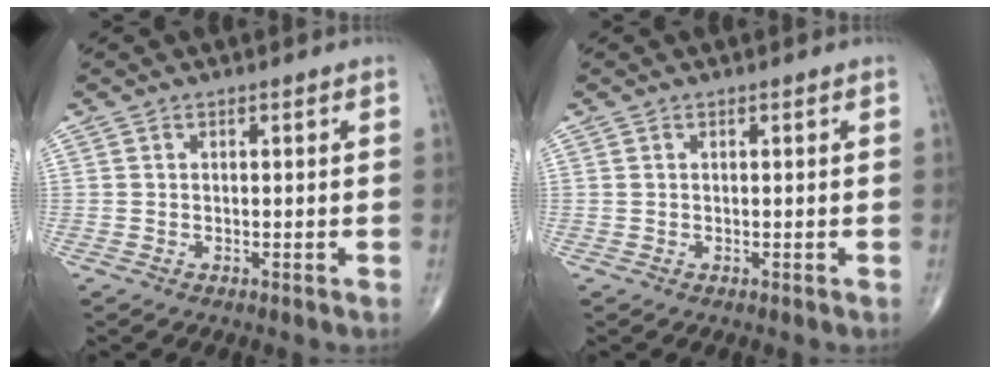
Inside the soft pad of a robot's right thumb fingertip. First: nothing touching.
{"total": 0.0}